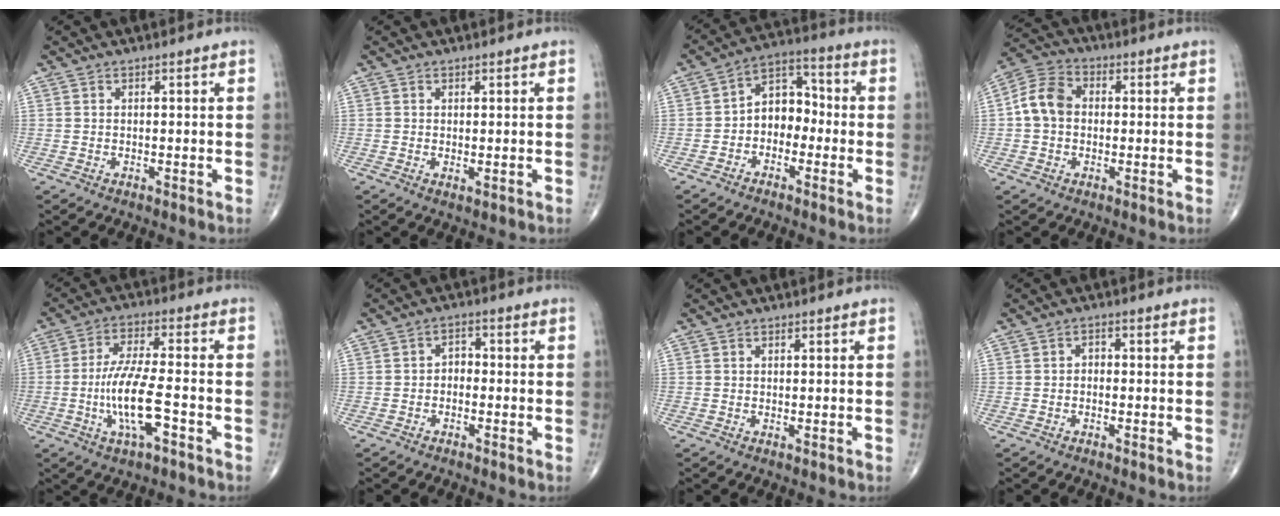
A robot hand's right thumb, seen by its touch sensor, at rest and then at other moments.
{"total": 1.0, "force": [0.0, 0.5, 0.9], "torque": [-0.019, -0.006, 0.001]}
{"total": 8.1, "force": [-1.8, 6.0, 5.1], "torque": [-0.049, 0.041, -0.049]}
{"total": 8.0, "force": [0.0, 6.2, 4.9], "torque": [-0.087, 0.026, -0.012]}
{"total": 11.1, "force": [-3.4, 3.0, 10.1], "torque": [-0.207, 0.016, -0.062]}
{"total": 2.5, "force": [-0.9, 1.9, 1.5], "torque": [-0.008, 0.017, -0.026]}
{"total": 0.0}
{"total": 1.4, "force": [-0.5, 1.1, 0.8], "torque": [-0.001, 0.007, -0.015]}